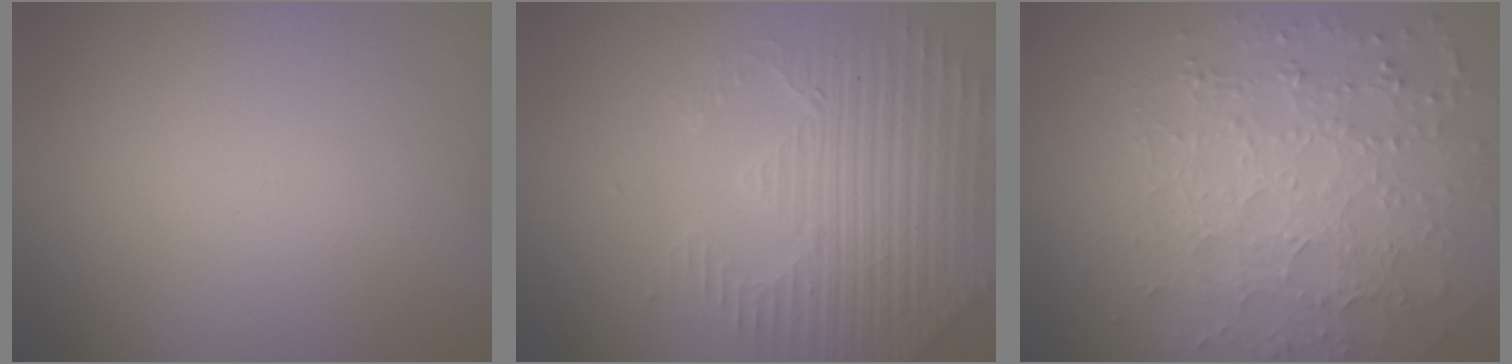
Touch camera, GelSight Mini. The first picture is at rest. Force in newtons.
{"total": 4.5, "press": 4.5, "slide": 0.8}
{"total": 7.3, "press": 5.3, "slide": 5.1}